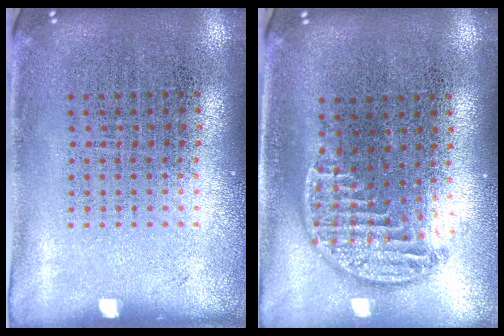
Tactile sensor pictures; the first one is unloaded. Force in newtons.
{"total": 1.3, "press": 1.1, "slide": 0.6}